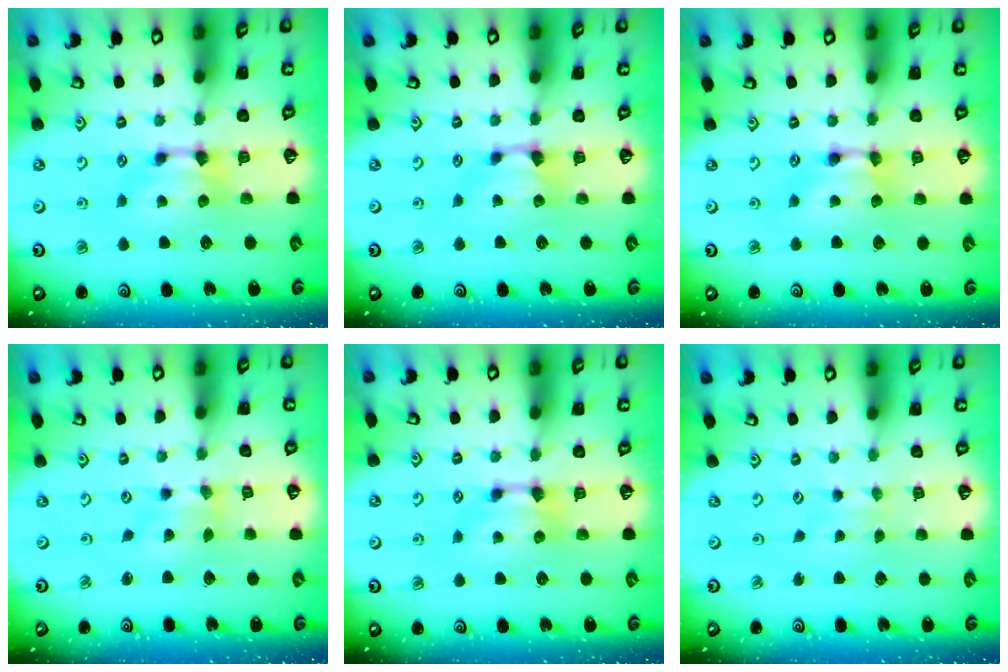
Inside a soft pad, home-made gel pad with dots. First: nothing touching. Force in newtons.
{"total": 0.8, "press": 0.2, "slide": 0.8}
{"total": 1.8, "press": 1.7, "slide": 0.1}
{"total": 1.6, "press": 1.0, "slide": 1.3}
{"total": 0.0}
{"total": 2.4, "press": 2.3, "slide": 0.4}